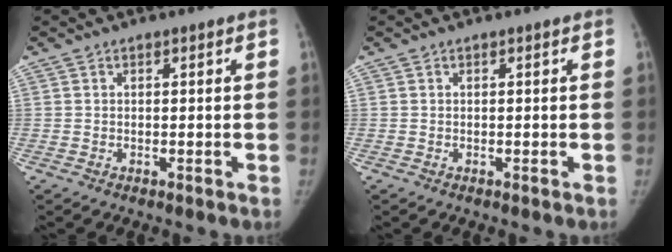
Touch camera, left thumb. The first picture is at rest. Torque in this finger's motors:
{"motor_torque": [0.00, 0.00, 0.24, -0.19, 0.00]}